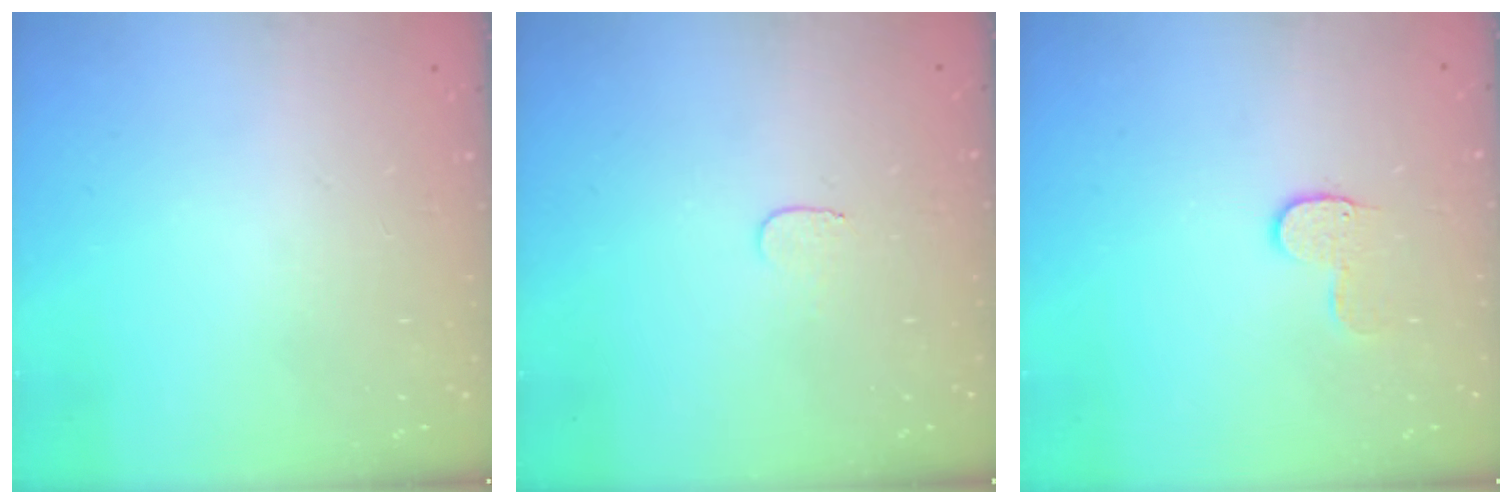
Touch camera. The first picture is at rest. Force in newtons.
{"total": 3.1, "press": 3.1, "slide": 0.3}
{"total": 6.0, "press": 6.0, "slide": 0.6}